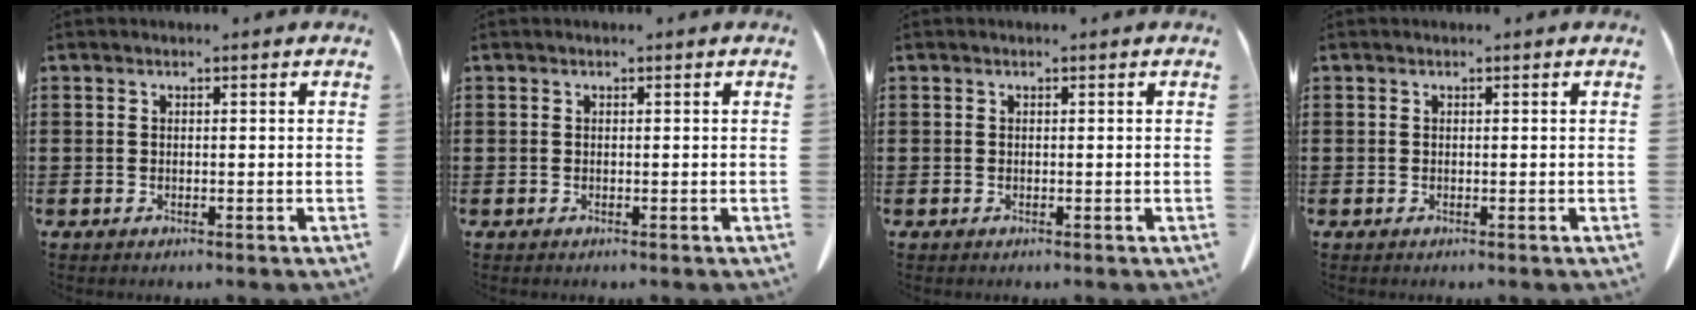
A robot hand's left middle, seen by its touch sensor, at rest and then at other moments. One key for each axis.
{"total": 0.0}
{"total": 0.0}
{"total": 0.0}